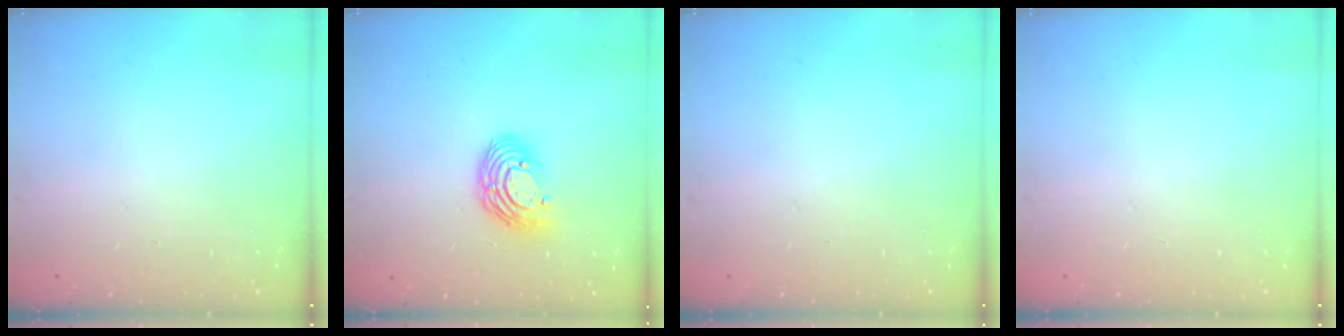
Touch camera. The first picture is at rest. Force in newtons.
{"total": 10.9, "press": 10.9, "slide": 0.8}
{"total": 0.0}
{"total": 0.0}